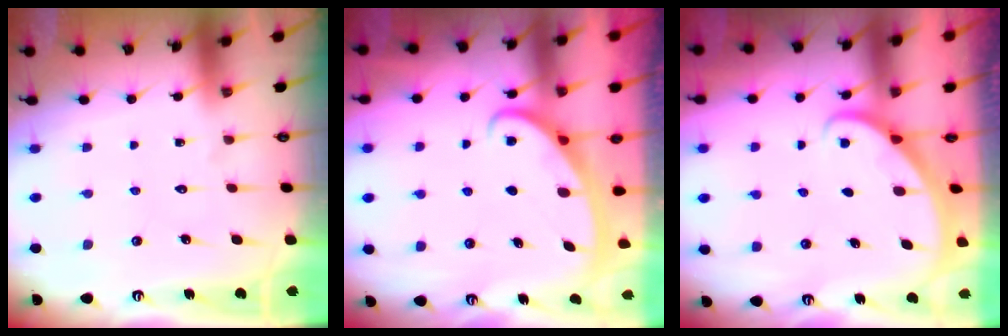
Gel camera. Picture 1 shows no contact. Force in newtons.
{"total": 2.6, "press": 2.6, "slide": 0.4}
{"total": 1.9, "press": 1.9, "slide": 0.1}